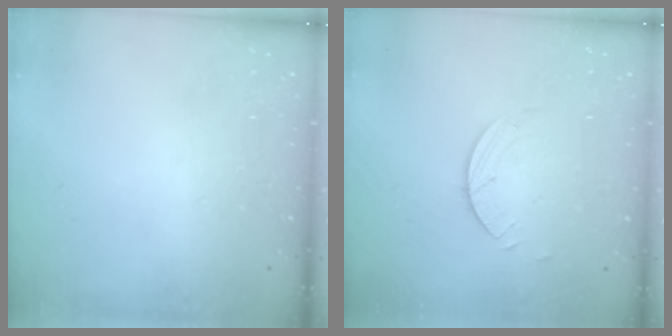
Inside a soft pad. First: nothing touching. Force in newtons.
{"total": 2.0, "press": 2.0, "slide": 0.2}